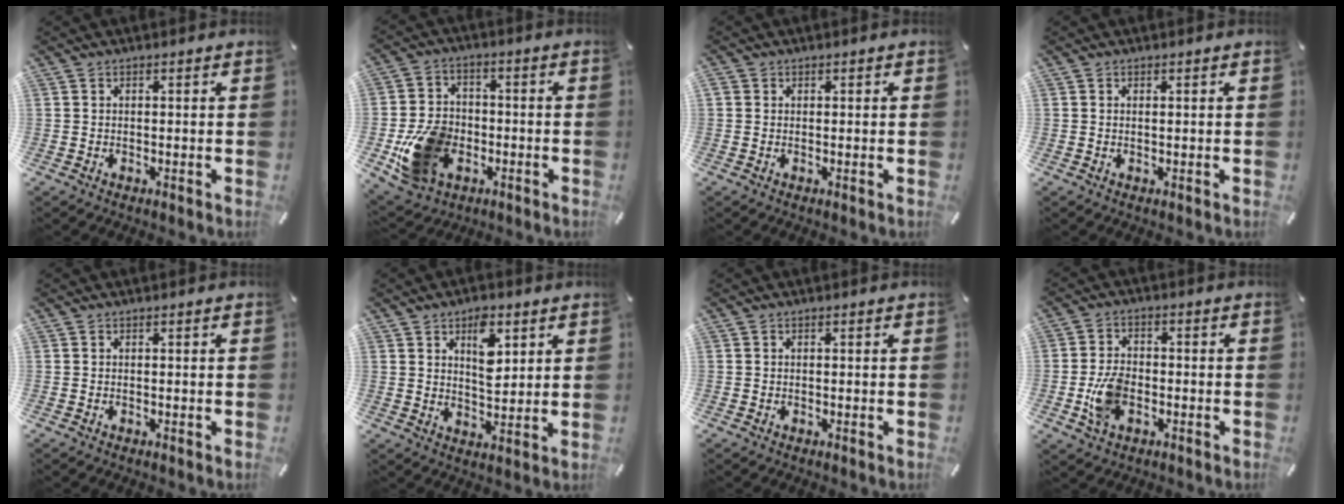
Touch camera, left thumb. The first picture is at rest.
{"total": 14.0, "force": [-4.3, 11.0, 7.6], "torque": [-0.162, 0.026, -0.071]}
{"total": 0.8, "force": [0.1, 0.7, 0.3], "torque": [-0.005, 0.005, 0.001]}
{"total": 0.5, "force": [0.2, 0.1, 0.5], "torque": [-0.009, -0.002, 0.003]}
{"total": 0.0}
{"total": 8.6, "force": [4.0, 4.9, 5.8], "torque": [-0.077, -0.014, 0.065]}
{"total": 0.0}
{"total": 8.1, "force": [-2.2, 5.5, 5.5], "torque": [-0.113, 0.006, -0.042]}